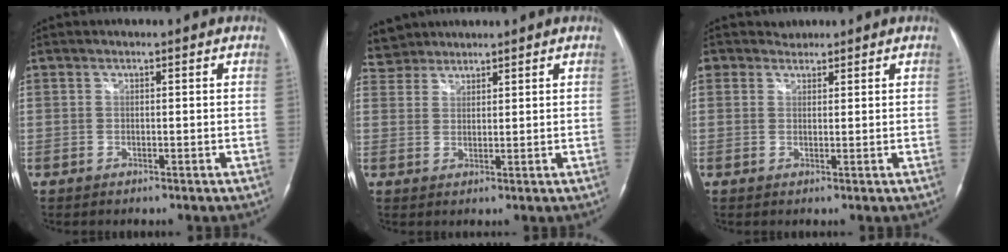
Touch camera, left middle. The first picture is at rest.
{"total": 4.0, "force": [3.7, 1.2, -0.8], "torque": [0.012, 0.007, 0.073]}
{"total": 2.1, "force": [1.6, 1.4, -0.4], "torque": [0.010, 0.006, 0.022]}